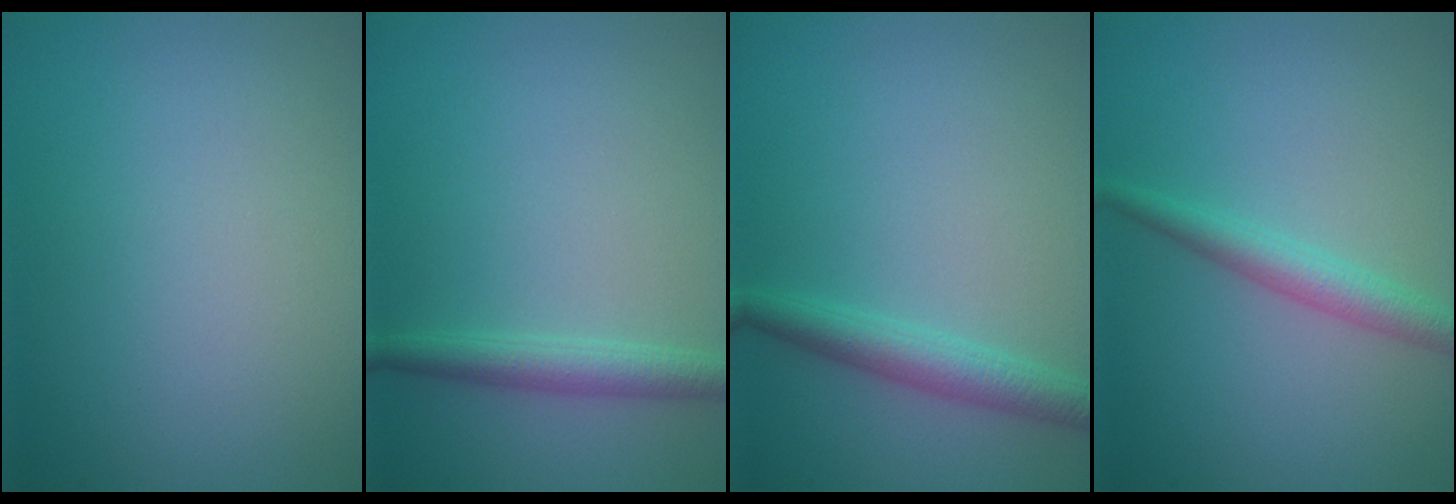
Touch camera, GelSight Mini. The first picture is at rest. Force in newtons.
{"total": 2.3, "press": 2.3, "slide": 0.1}
{"total": 2.8, "press": 2.8, "slide": 0.0}
{"total": 2.5, "press": 2.5, "slide": 0.1}